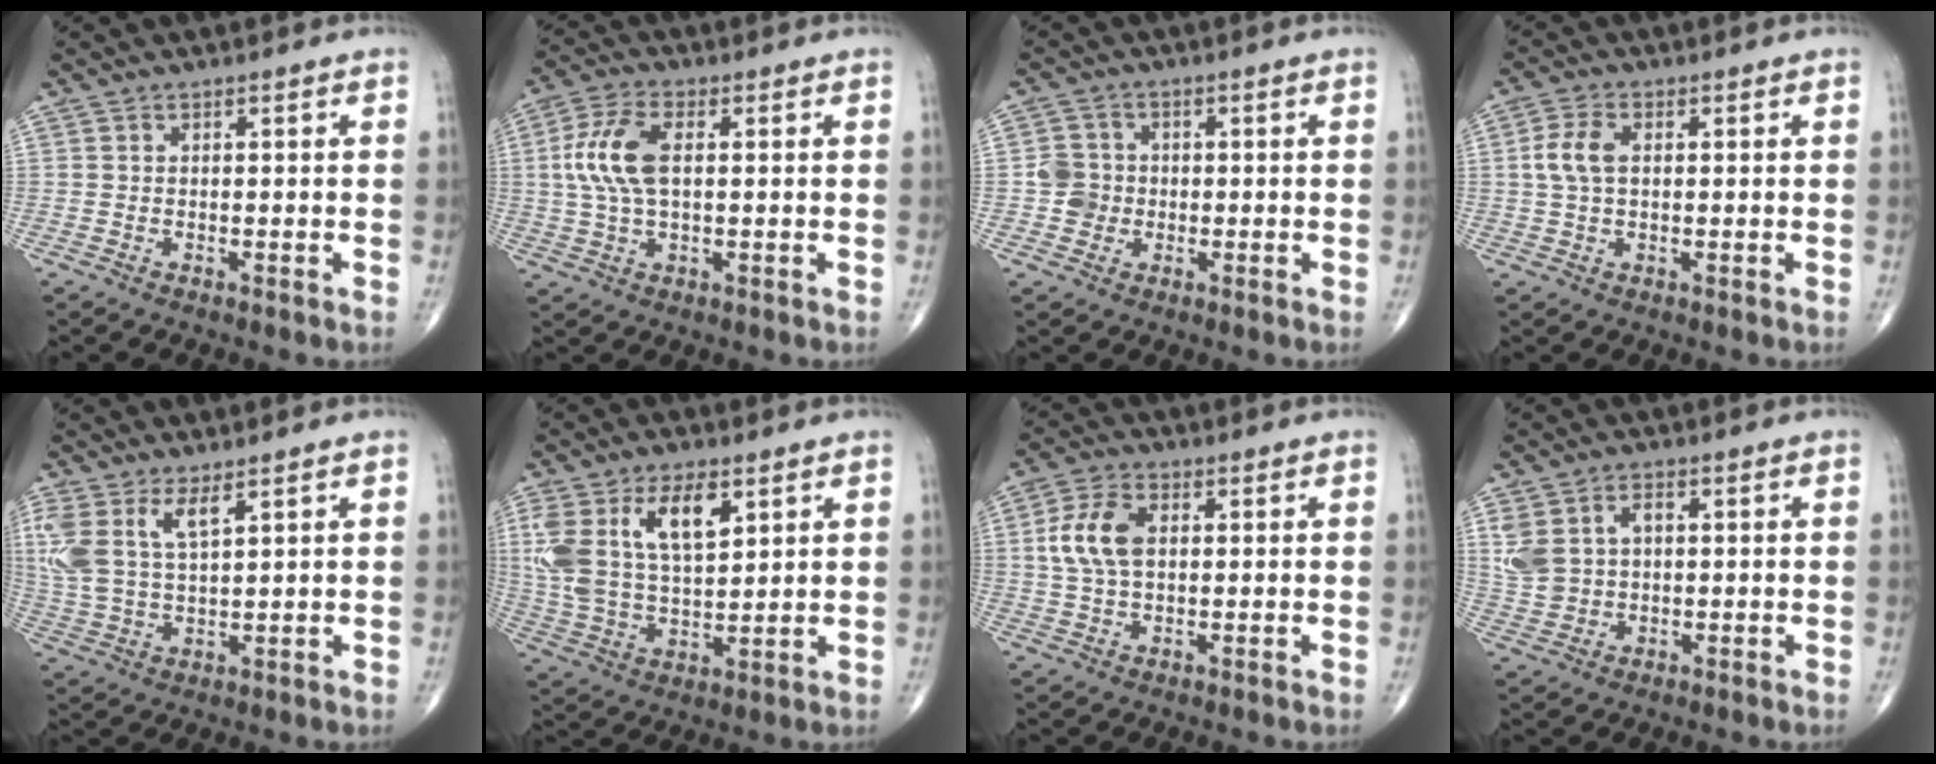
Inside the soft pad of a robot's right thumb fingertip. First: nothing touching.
{"total": 9.7, "force": [1.2, 4.9, 8.3], "torque": [-0.186, 0.011, 0.021]}
{"total": 4.3, "force": [-0.6, 4.1, 1.1], "torque": [0.002, 0.007, -0.015]}
{"total": 5.0, "force": [0.7, 2.9, 4.0], "torque": [-0.096, 0.009, 0.010]}
{"total": 9.5, "force": [4.7, 3.9, 7.4], "torque": [-0.170, -0.011, 0.103]}
{"total": 15.5, "force": [6.2, 7.7, 11.9], "torque": [-0.230, -0.015, 0.125]}
{"total": 8.4, "force": [1.3, 5.0, 6.6], "torque": [-0.137, 0.009, 0.026]}
{"total": 7.9, "force": [1.7, 5.7, 5.2], "torque": [-0.093, 0.007, 0.042]}